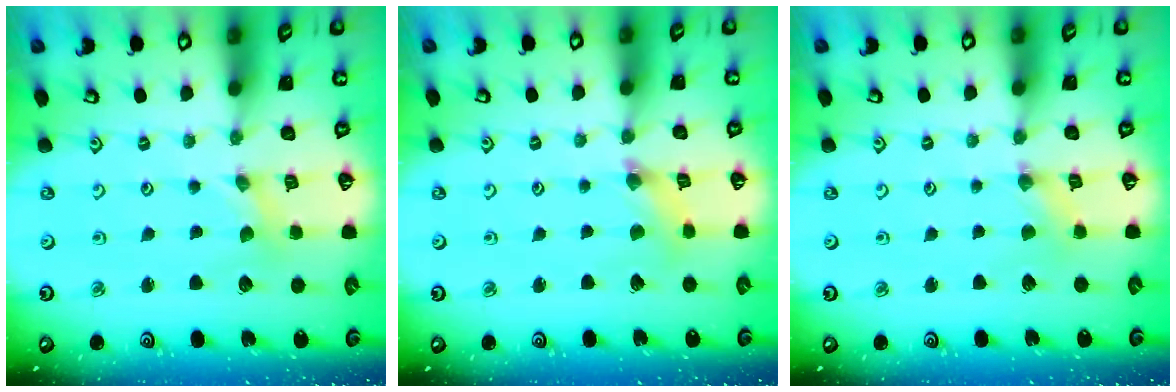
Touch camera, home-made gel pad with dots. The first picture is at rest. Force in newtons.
{"total": 2.5, "press": 2.5, "slide": 0.2}
{"total": 0.8, "press": 0.7, "slide": 0.2}